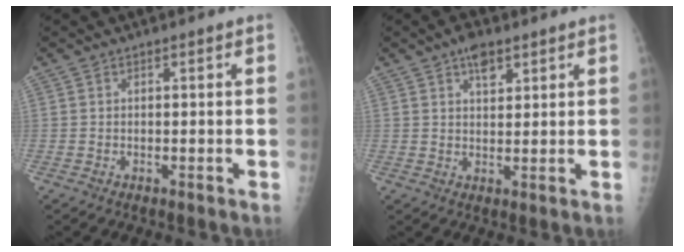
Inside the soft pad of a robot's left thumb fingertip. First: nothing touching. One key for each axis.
{"total": 4.4, "fx": 2.7, "fy": 2.2, "fz": 2.6, "tx": -0.028, "ty": -0.010, "tz": 0.042}